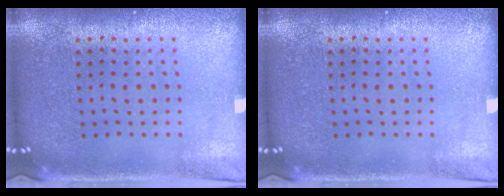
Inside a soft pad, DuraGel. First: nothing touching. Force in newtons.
{"total": 0.0}